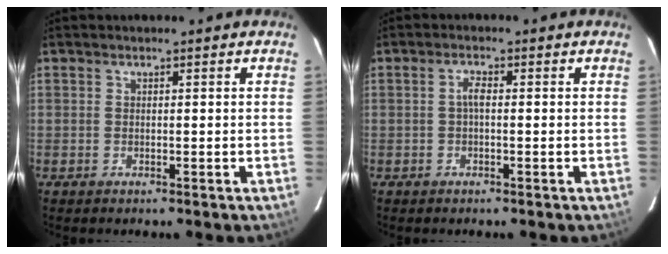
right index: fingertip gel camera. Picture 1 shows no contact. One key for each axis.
{"total": 1.6, "fx": -0.1, "fy": 0.6, "fz": 1.5, "tx": -0.030, "ty": 0.007, "tz": -0.004}